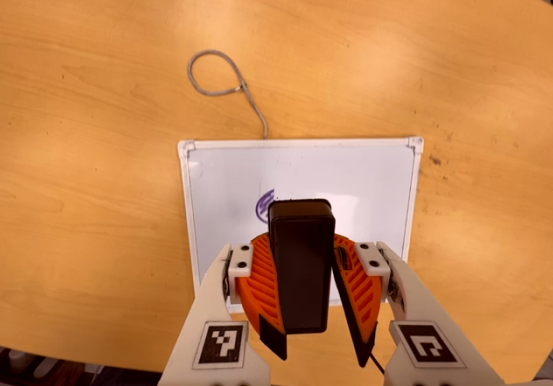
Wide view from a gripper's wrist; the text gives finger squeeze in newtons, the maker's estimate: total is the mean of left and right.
{"total": 11.3, "left": 10.7, "right": 11.9}